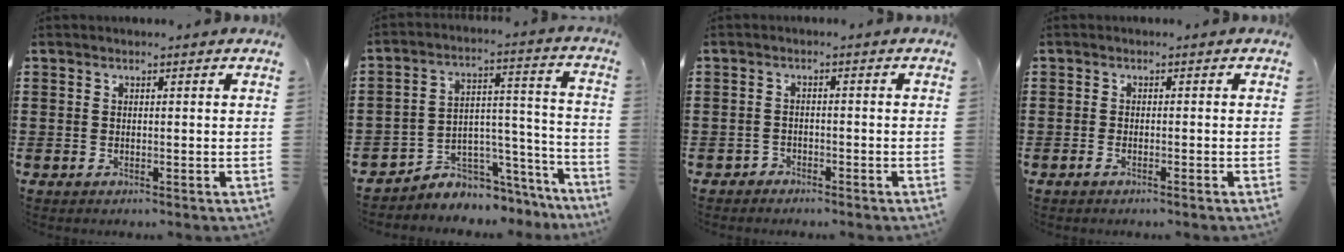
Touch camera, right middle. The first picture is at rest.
{"total": 4.5, "force": [-4.0, 1.9, 0.2], "torque": [-0.013, 0.000, -0.080]}
{"total": 1.6, "force": [-1.6, 0.4, -0.1], "torque": [-0.006, -0.001, -0.035]}
{"total": 0.8, "force": [-0.6, 0.1, 0.5], "torque": [-0.010, -0.002, -0.011]}